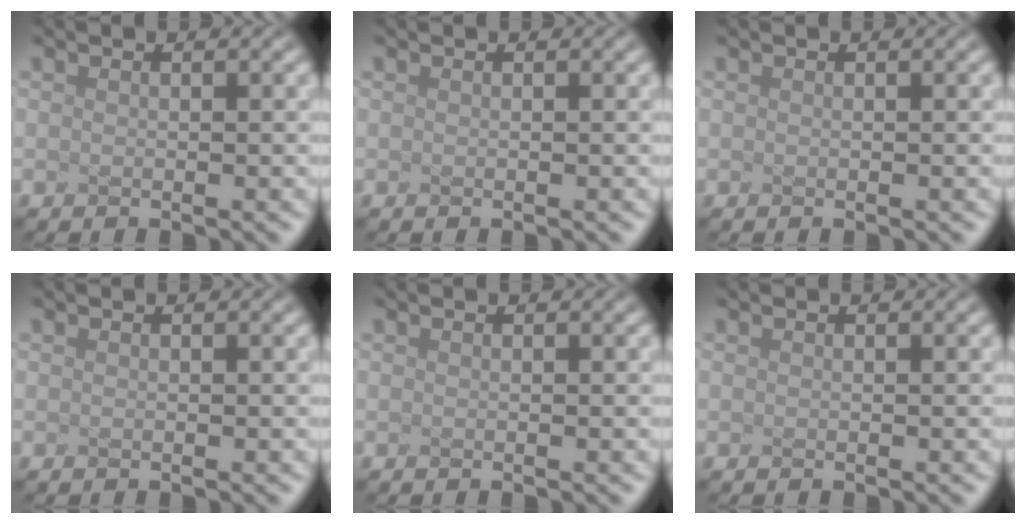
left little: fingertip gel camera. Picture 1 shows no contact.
{"total": 0.0}
{"total": 0.0}
{"total": 0.0}
{"total": 0.0}
{"total": 0.0}